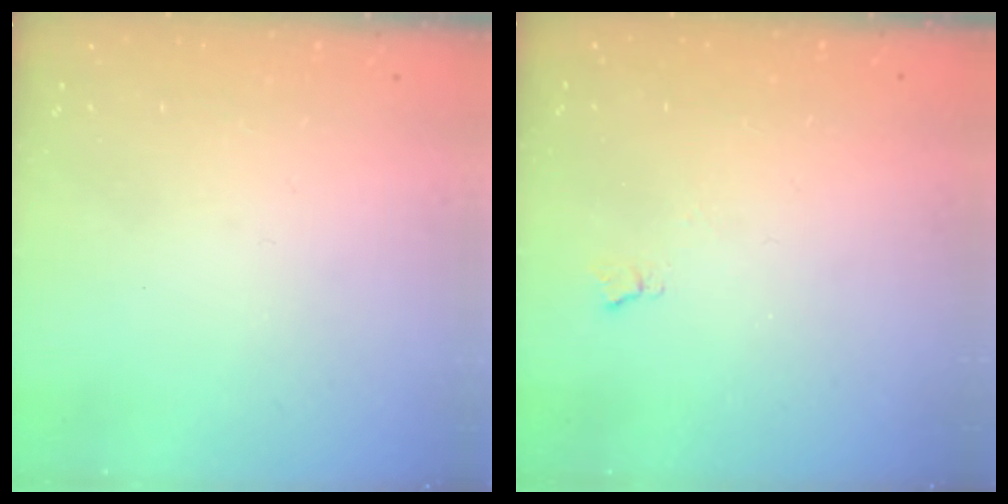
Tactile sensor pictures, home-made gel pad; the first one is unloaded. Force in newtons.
{"total": 2.8, "press": 2.8, "slide": 0.6}